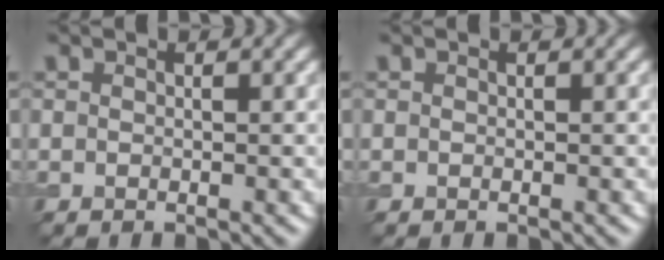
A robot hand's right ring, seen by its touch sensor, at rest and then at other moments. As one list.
[{"total": 0.0}]